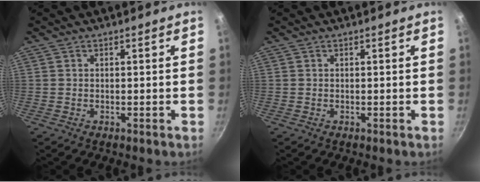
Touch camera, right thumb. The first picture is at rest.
{"total": 0.0}